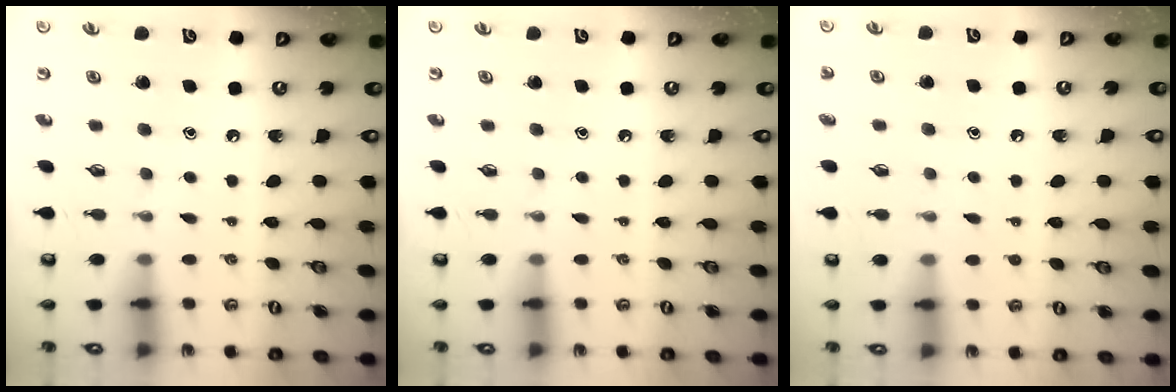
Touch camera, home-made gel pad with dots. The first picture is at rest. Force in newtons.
{"total": 0.0}
{"total": 2.5, "press": 2.4, "slide": 0.3}